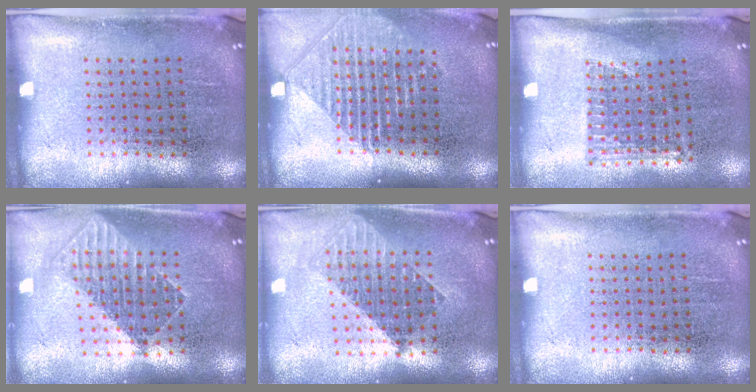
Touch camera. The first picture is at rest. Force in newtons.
{"total": 1.5, "press": 1.4, "slide": 0.6}
{"total": 1.0, "press": 0.8, "slide": 0.6}
{"total": 1.7, "press": 1.4, "slide": 1.1}
{"total": 1.7, "press": 1.4, "slide": 1.0}
{"total": 0.0}